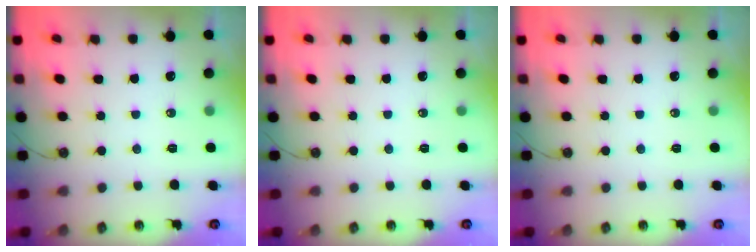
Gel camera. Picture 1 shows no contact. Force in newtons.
{"total": 0.0}
{"total": 0.0}